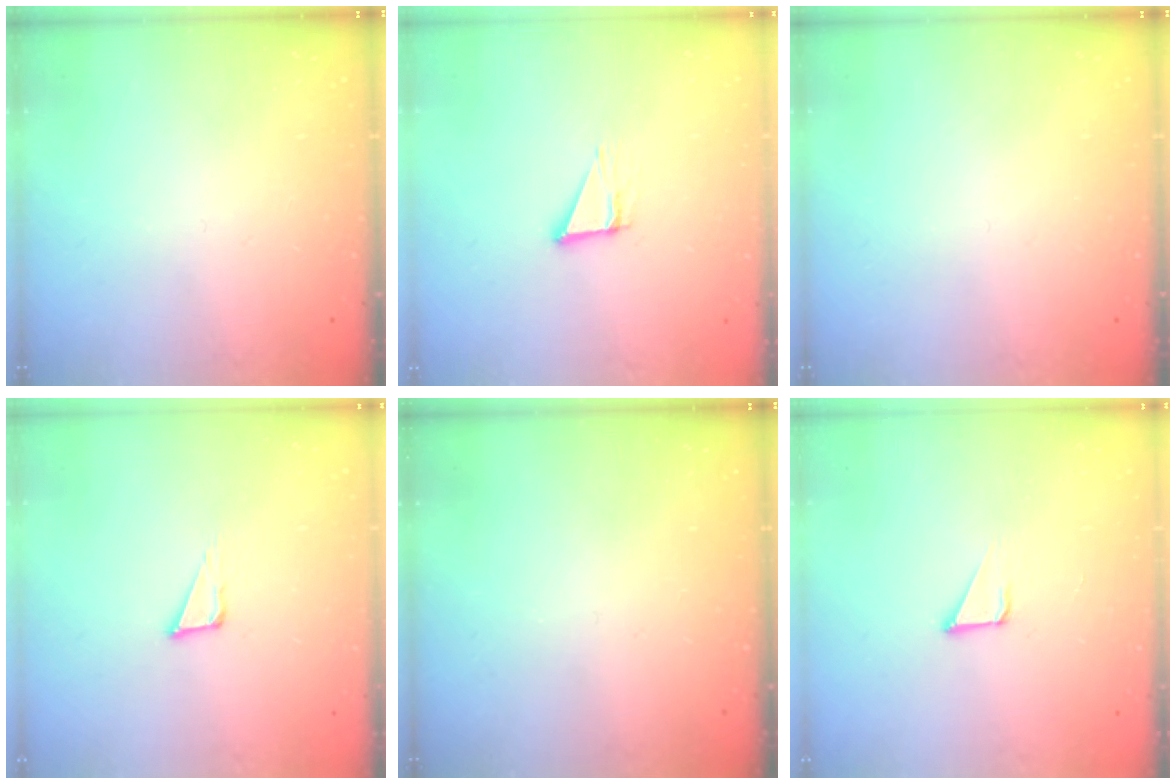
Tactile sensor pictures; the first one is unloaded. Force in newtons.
{"total": 3.8, "press": 3.7, "slide": 0.4}
{"total": 0.0}
{"total": 3.8, "press": 3.7, "slide": 0.9}
{"total": 0.0}
{"total": 2.1, "press": 2.1, "slide": 0.1}